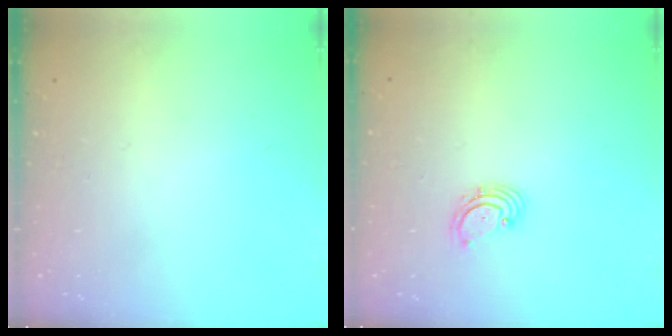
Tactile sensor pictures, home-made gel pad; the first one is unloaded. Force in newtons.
{"total": 1.8, "press": 1.7, "slide": 0.7}